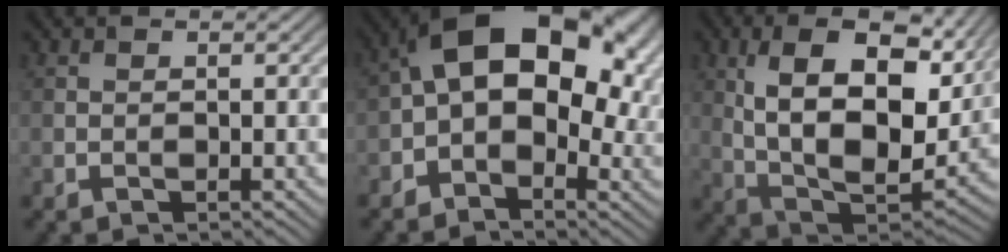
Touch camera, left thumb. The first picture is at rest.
{"total": 15.8, "force": [1.5, 9.8, 12.4], "torque": [-0.176, 0.009, 0.015]}
{"total": 16.8, "force": [5.6, 9.0, 13.0], "torque": [-0.250, -0.002, 0.107]}